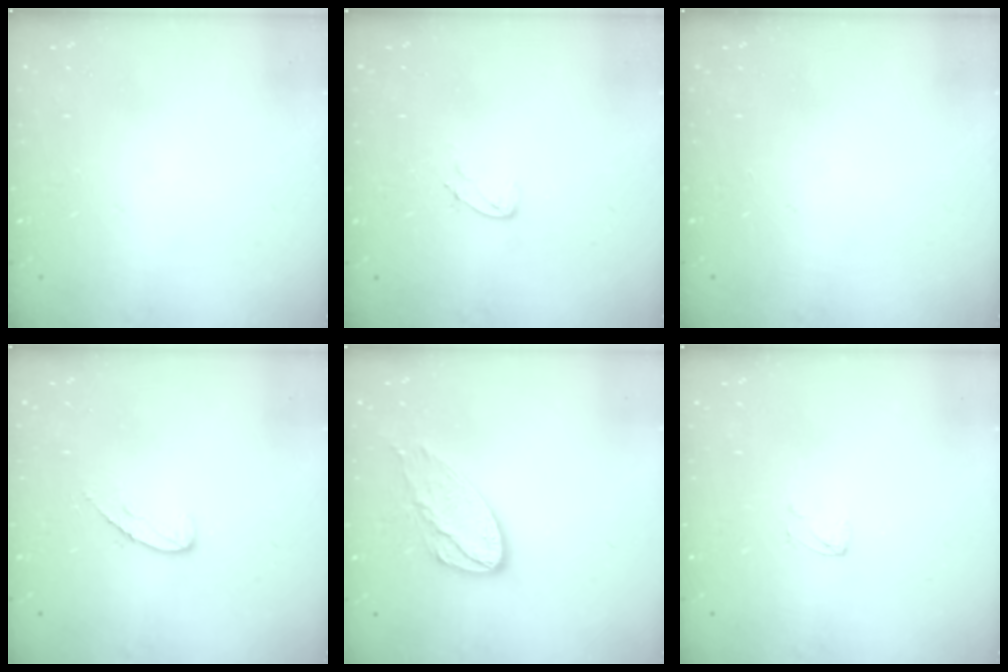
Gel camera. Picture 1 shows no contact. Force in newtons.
{"total": 5.3, "press": 5.3, "slide": 0.6}
{"total": 0.0}
{"total": 7.2, "press": 7.2, "slide": 0.6}
{"total": 10.9, "press": 10.9, "slide": 0.5}
{"total": 2.9, "press": 2.9, "slide": 0.2}